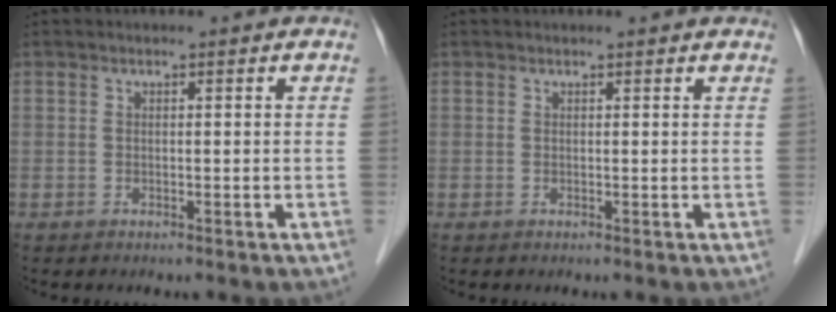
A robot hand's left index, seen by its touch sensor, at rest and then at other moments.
{"total": 1.4, "force": [1.3, 0.1, 0.3], "torque": [-0.011, 0.003, 0.008]}